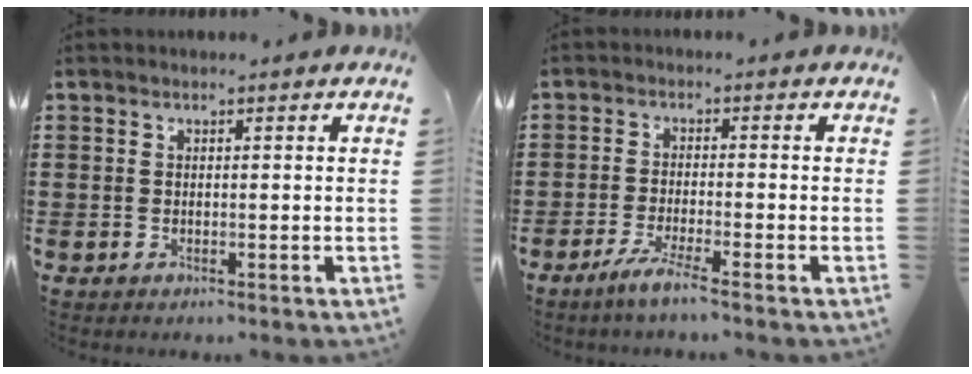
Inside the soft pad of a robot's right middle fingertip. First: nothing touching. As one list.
[{"total": 3.5, "force": [-2.4, -0.3, 2.6], "torque": [-0.055, -0.010, -0.045]}]